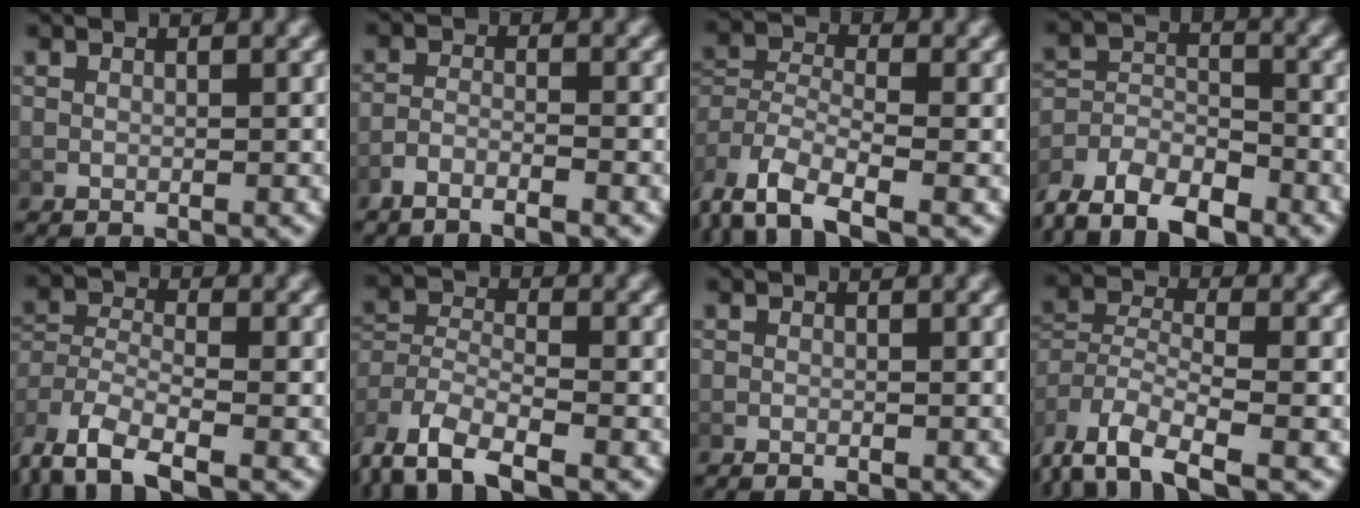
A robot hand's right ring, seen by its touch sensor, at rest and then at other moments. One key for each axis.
{"total": 3.4, "fx": -3.0, "fy": 0.5, "fz": 1.5, "tx": -0.027, "ty": -0.003, "tz": -0.054}
{"total": 5.4, "fx": -1.8, "fy": 3.7, "fz": 3.4, "tx": -0.096, "ty": -0.028, "tz": -0.025}
{"total": 6.9, "fx": -3.9, "fy": 4.5, "fz": 3.5, "tx": -0.088, "ty": -0.032, "tz": -0.061}
{"total": 4.9, "fx": -1.8, "fy": 3.2, "fz": 3.2, "tx": -0.091, "ty": -0.028, "tz": -0.021}
{"total": 5.2, "fx": -1.9, "fy": 3.8, "fz": 3.1, "tx": -0.087, "ty": -0.024, "tz": -0.030}
{"total": 0.6, "fx": -0.6, "fy": 0.0, "fz": -0.1, "tx": 0.002, "ty": -0.005, "tz": -0.008}
{"total": 6.1, "fx": -2.3, "fy": 3.9, "fz": 4.1, "tx": -0.110, "ty": -0.027, "tz": -0.031}